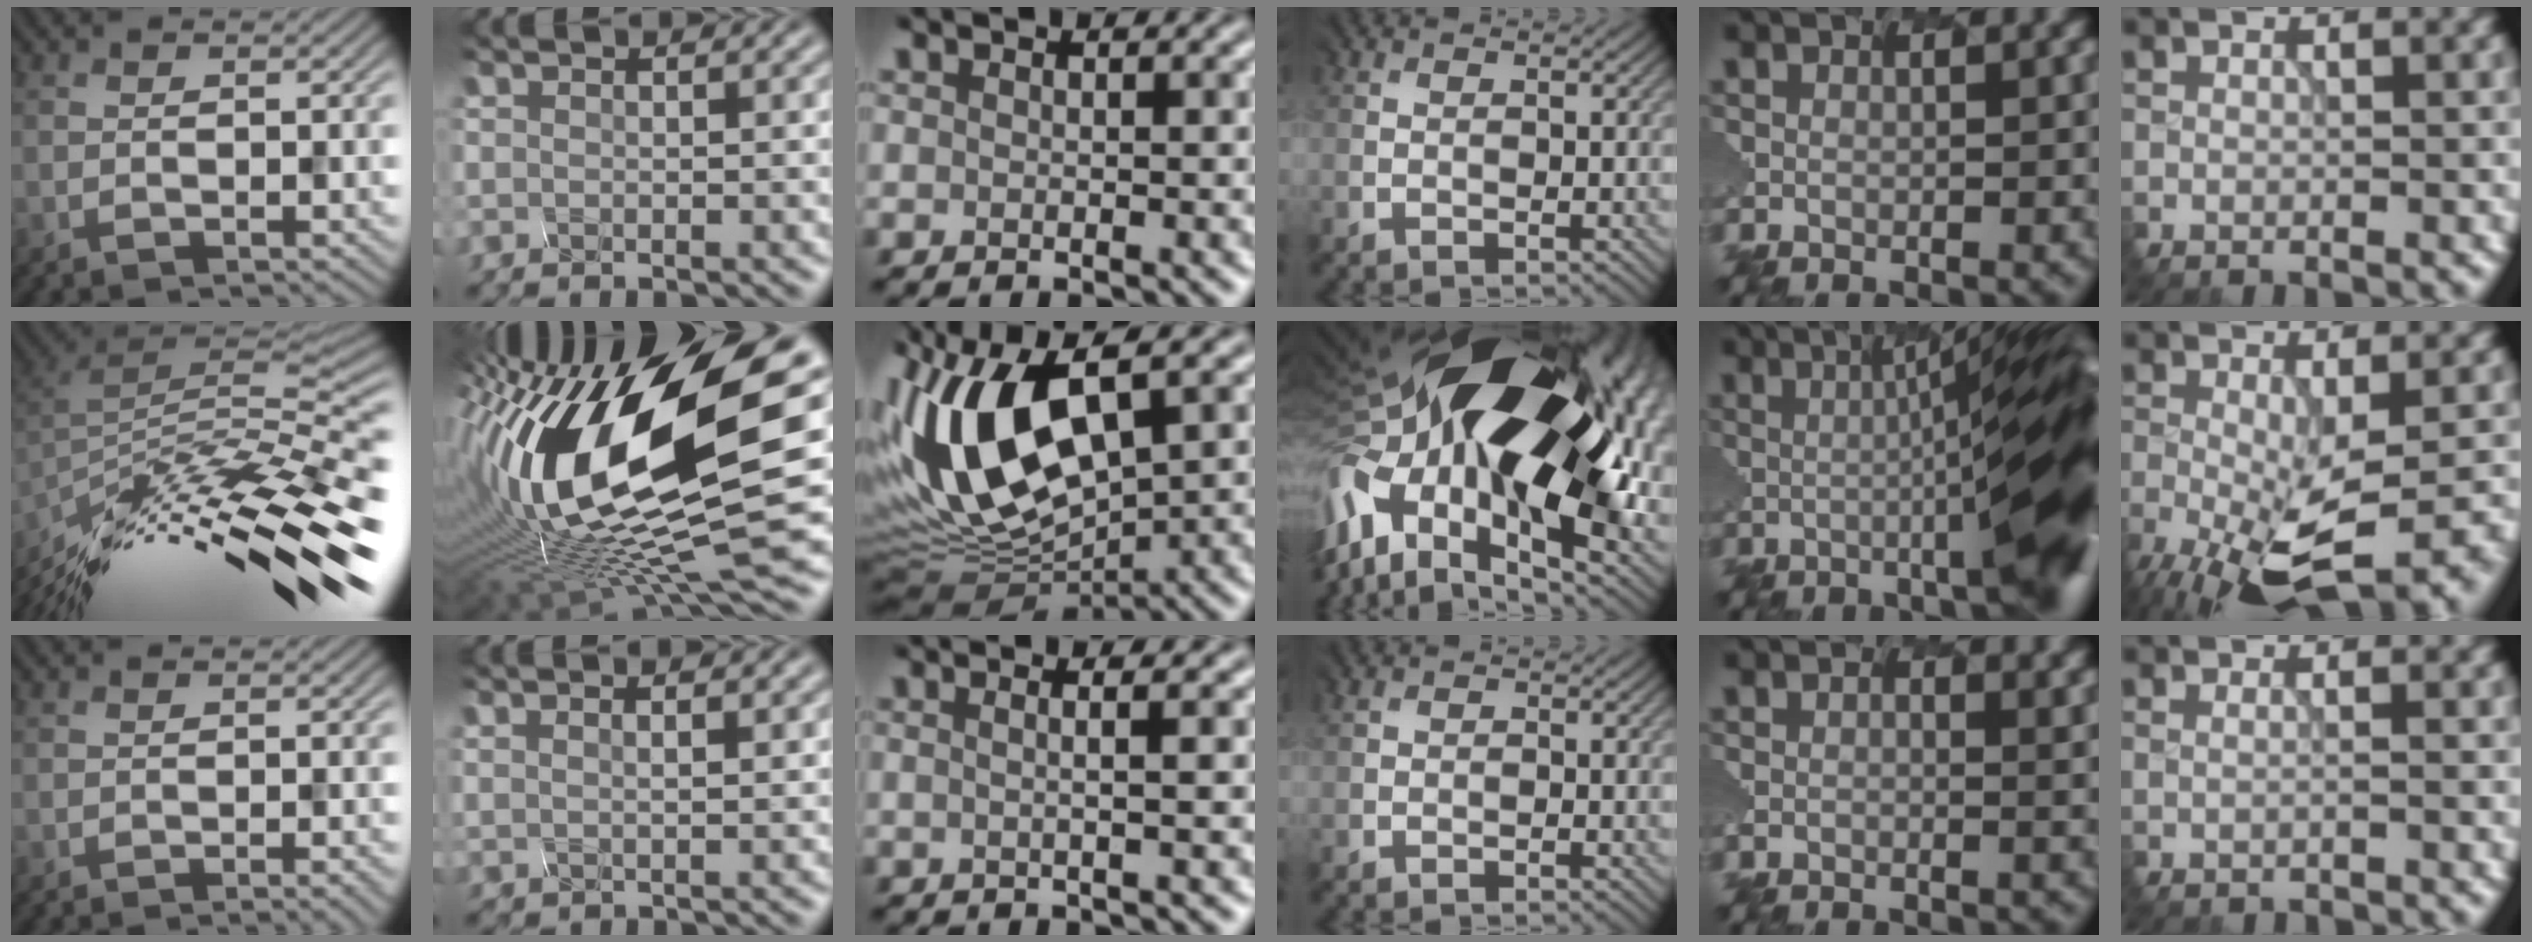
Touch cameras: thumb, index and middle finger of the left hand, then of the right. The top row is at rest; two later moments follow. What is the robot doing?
{"motion": "disassemble", "object": "hinged tin"}